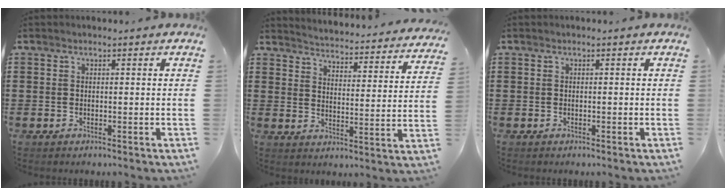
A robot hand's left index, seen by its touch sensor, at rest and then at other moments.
{"total": 3.2, "force": [3.1, -0.6, 0.0], "torque": [-0.024, -0.038, 0.045]}
{"total": 0.0}